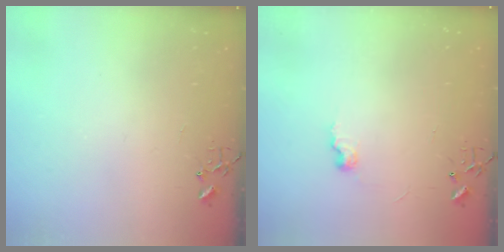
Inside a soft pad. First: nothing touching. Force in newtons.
{"total": 7.0, "press": 7.0, "slide": 0.6}